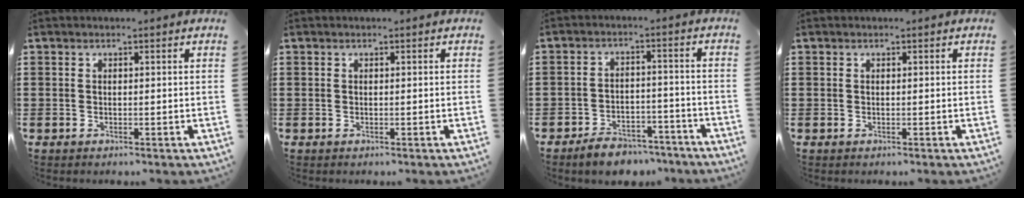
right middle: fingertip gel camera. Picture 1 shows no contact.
{"total": 0.0}
{"total": 4.9, "force": [-4.7, 1.2, 0.9], "torque": [-0.015, 0.014, -0.095]}
{"total": 0.0}